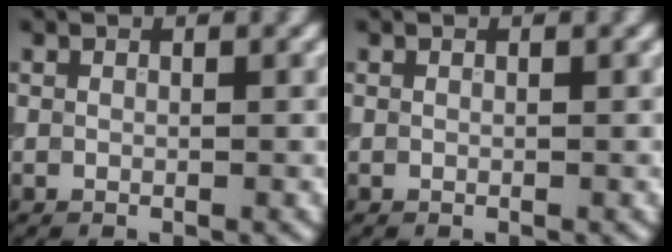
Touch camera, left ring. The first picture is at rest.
{"total": 0.0}